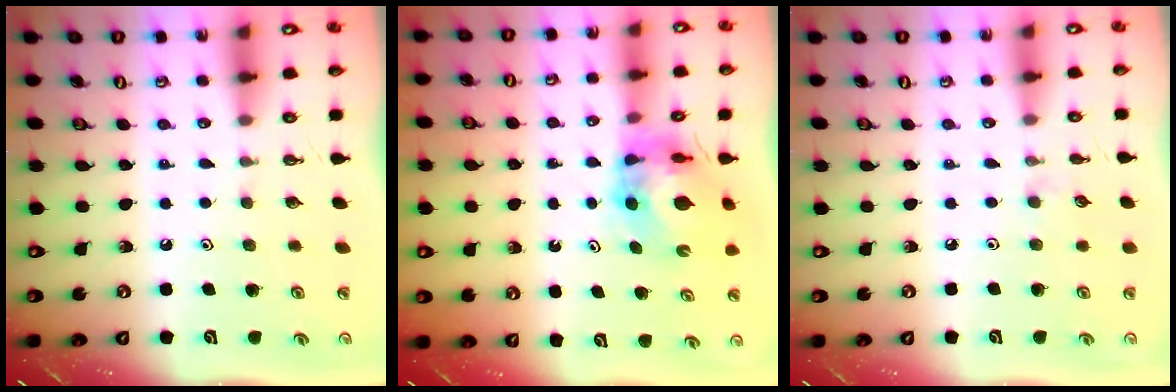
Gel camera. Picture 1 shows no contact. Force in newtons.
{"total": 9.5, "press": 9.5, "slide": 0.9}
{"total": 1.9, "press": 1.8, "slide": 0.3}